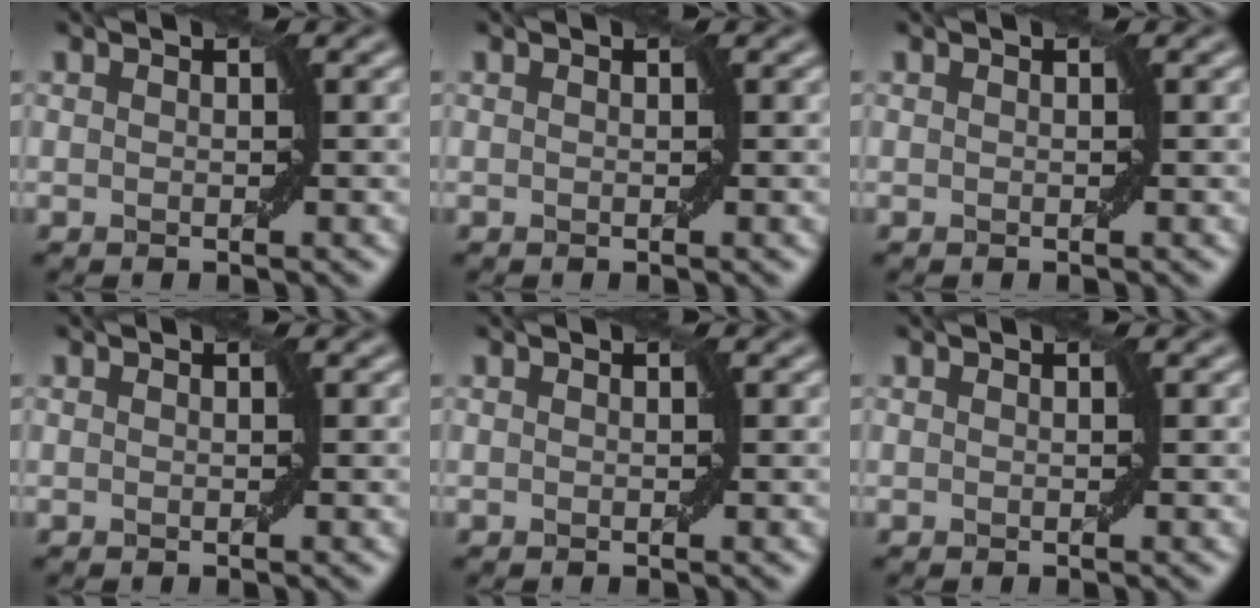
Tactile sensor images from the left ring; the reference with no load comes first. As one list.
[{"total": 0.0}, {"total": 0.0}, {"total": 0.0}, {"total": 0.0}, {"total": 0.0}]